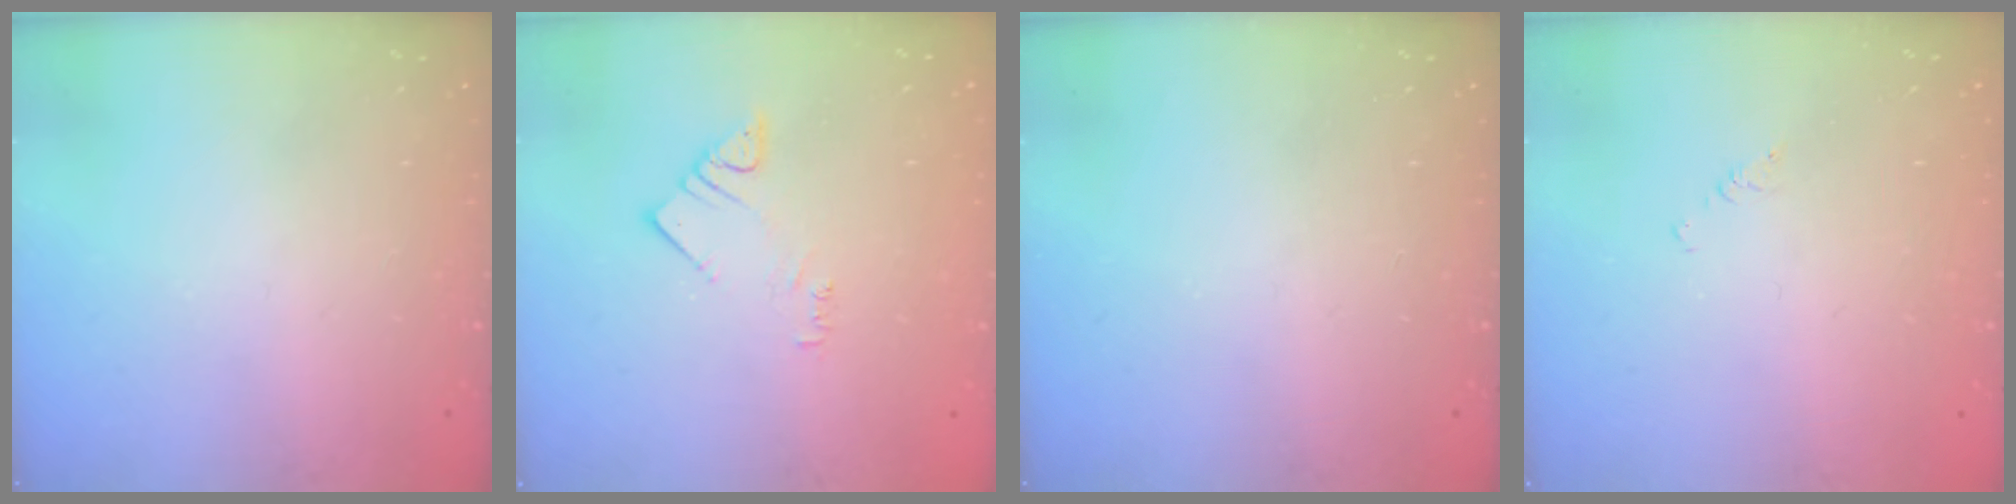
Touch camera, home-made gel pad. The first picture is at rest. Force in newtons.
{"total": 3.3, "press": 3.2, "slide": 0.6}
{"total": 0.0}
{"total": 1.2, "press": 1.2, "slide": 0.2}